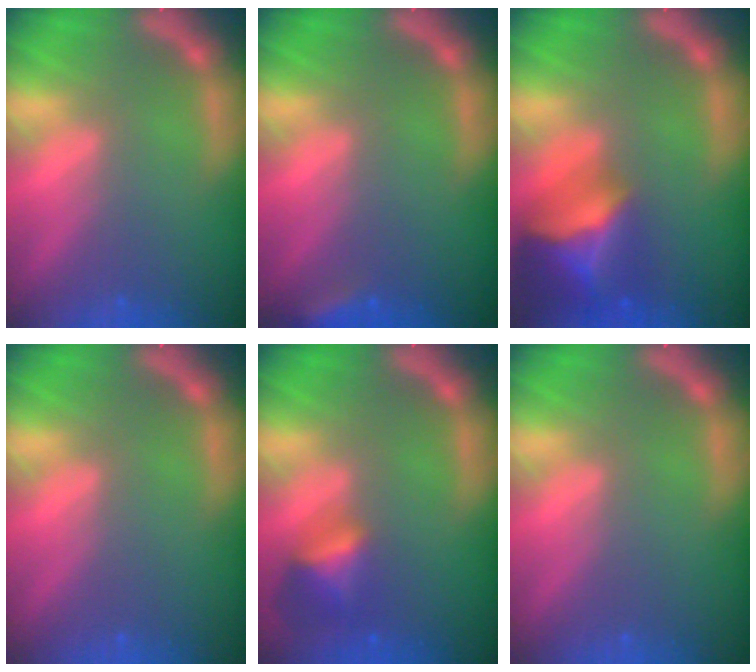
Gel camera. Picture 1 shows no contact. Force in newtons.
{"total": 2.4}
{"total": 8.4}
{"total": 0.0}
{"total": 3.5}
{"total": 0.0}